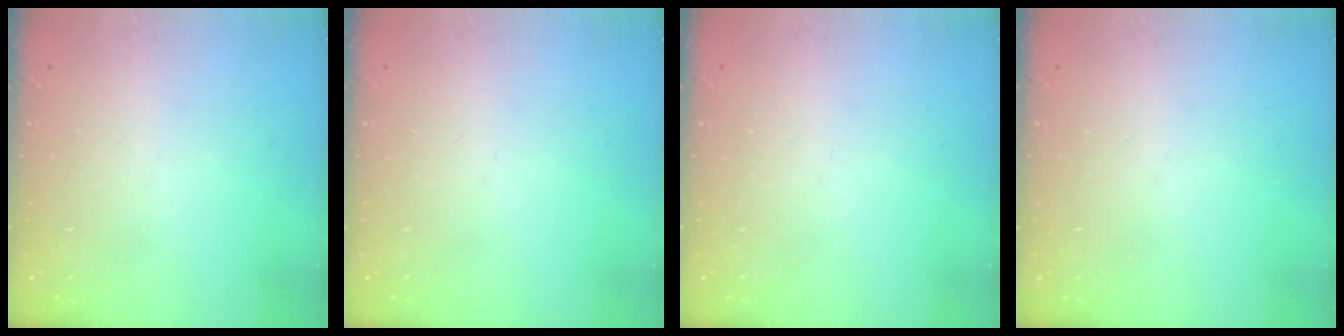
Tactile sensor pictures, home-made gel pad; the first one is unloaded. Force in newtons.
{"total": 0.0}
{"total": 0.0}
{"total": 0.0}